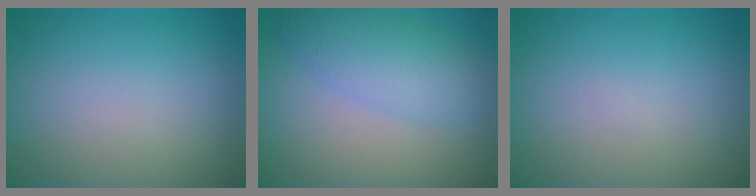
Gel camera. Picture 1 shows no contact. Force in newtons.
{"total": 4.3, "press": 4.3, "slide": 0.1}
{"total": 0.0}